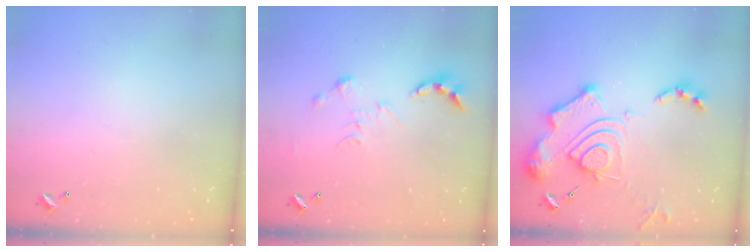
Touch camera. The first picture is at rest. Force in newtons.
{"total": 0.0}
{"total": 18.3, "press": 18.2, "slide": 1.7}